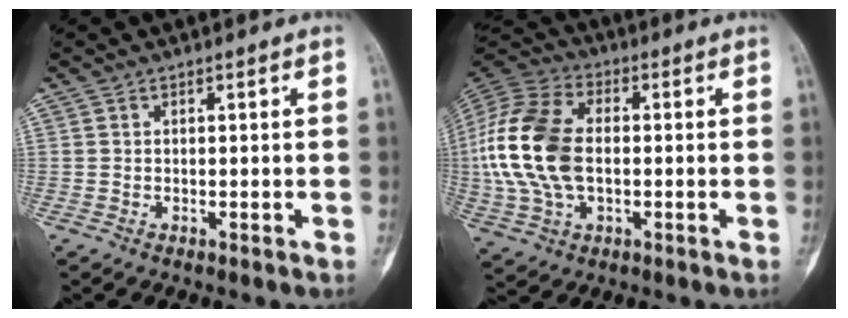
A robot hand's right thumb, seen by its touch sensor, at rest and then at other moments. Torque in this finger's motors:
{"motor_torque": [1.77, 1.35, 1.22, -1.39, 0.35]}